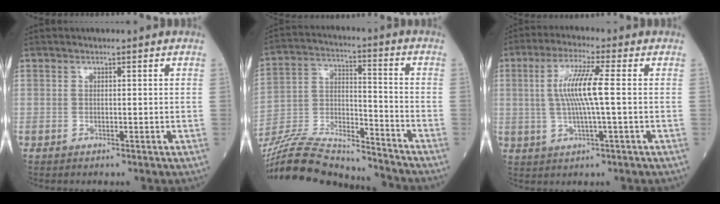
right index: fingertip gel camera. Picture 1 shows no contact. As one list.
[{"total": 20.3, "force": [-19.2, 1.9, 6.2], "torque": [-0.142, 0.002, -0.331]}, {"total": 7.9, "force": [0.6, 0.1, 7.9], "torque": [-0.161, 0.004, 0.009]}]